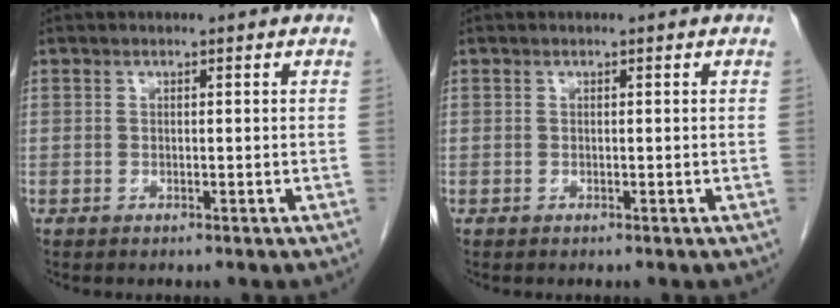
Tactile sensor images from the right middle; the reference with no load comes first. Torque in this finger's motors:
{"motor_torque": [0.00, 0.00, 0.00, -0.01]}